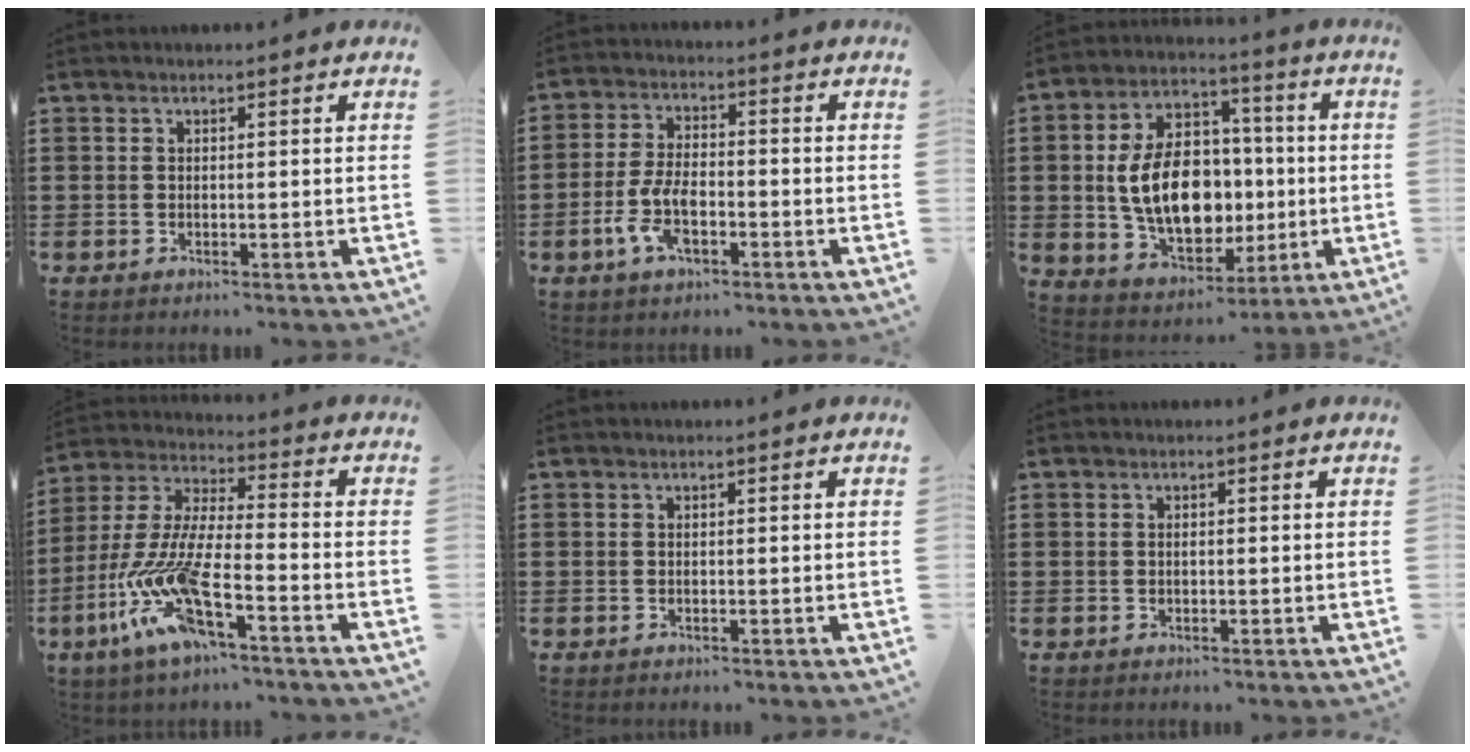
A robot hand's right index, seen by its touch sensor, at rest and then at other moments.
{"total": 6.9, "force": [-2.6, 3.2, 5.5], "torque": [-0.127, 0.002, -0.054]}
{"total": 13.5, "force": [-0.5, 8.8, 10.3], "torque": [-0.217, -0.001, -0.011]}
{"total": 12.2, "force": [-7.7, 2.2, 9.2], "torque": [-0.224, -0.018, -0.160]}
{"total": 0.0}
{"total": 0.0}